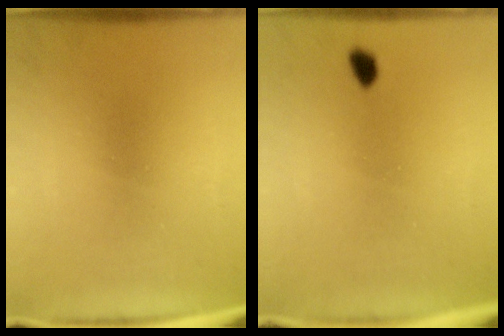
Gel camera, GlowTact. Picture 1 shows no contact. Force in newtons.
{"total": 1.7}